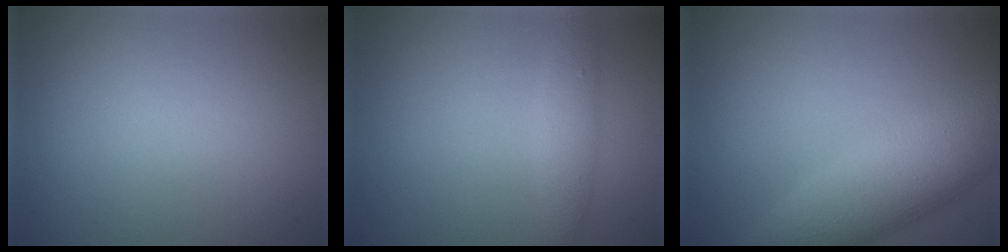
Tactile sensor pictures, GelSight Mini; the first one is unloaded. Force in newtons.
{"total": 1.9, "press": 1.9, "slide": 0.1}
{"total": 7.1, "press": 7.1, "slide": 0.3}